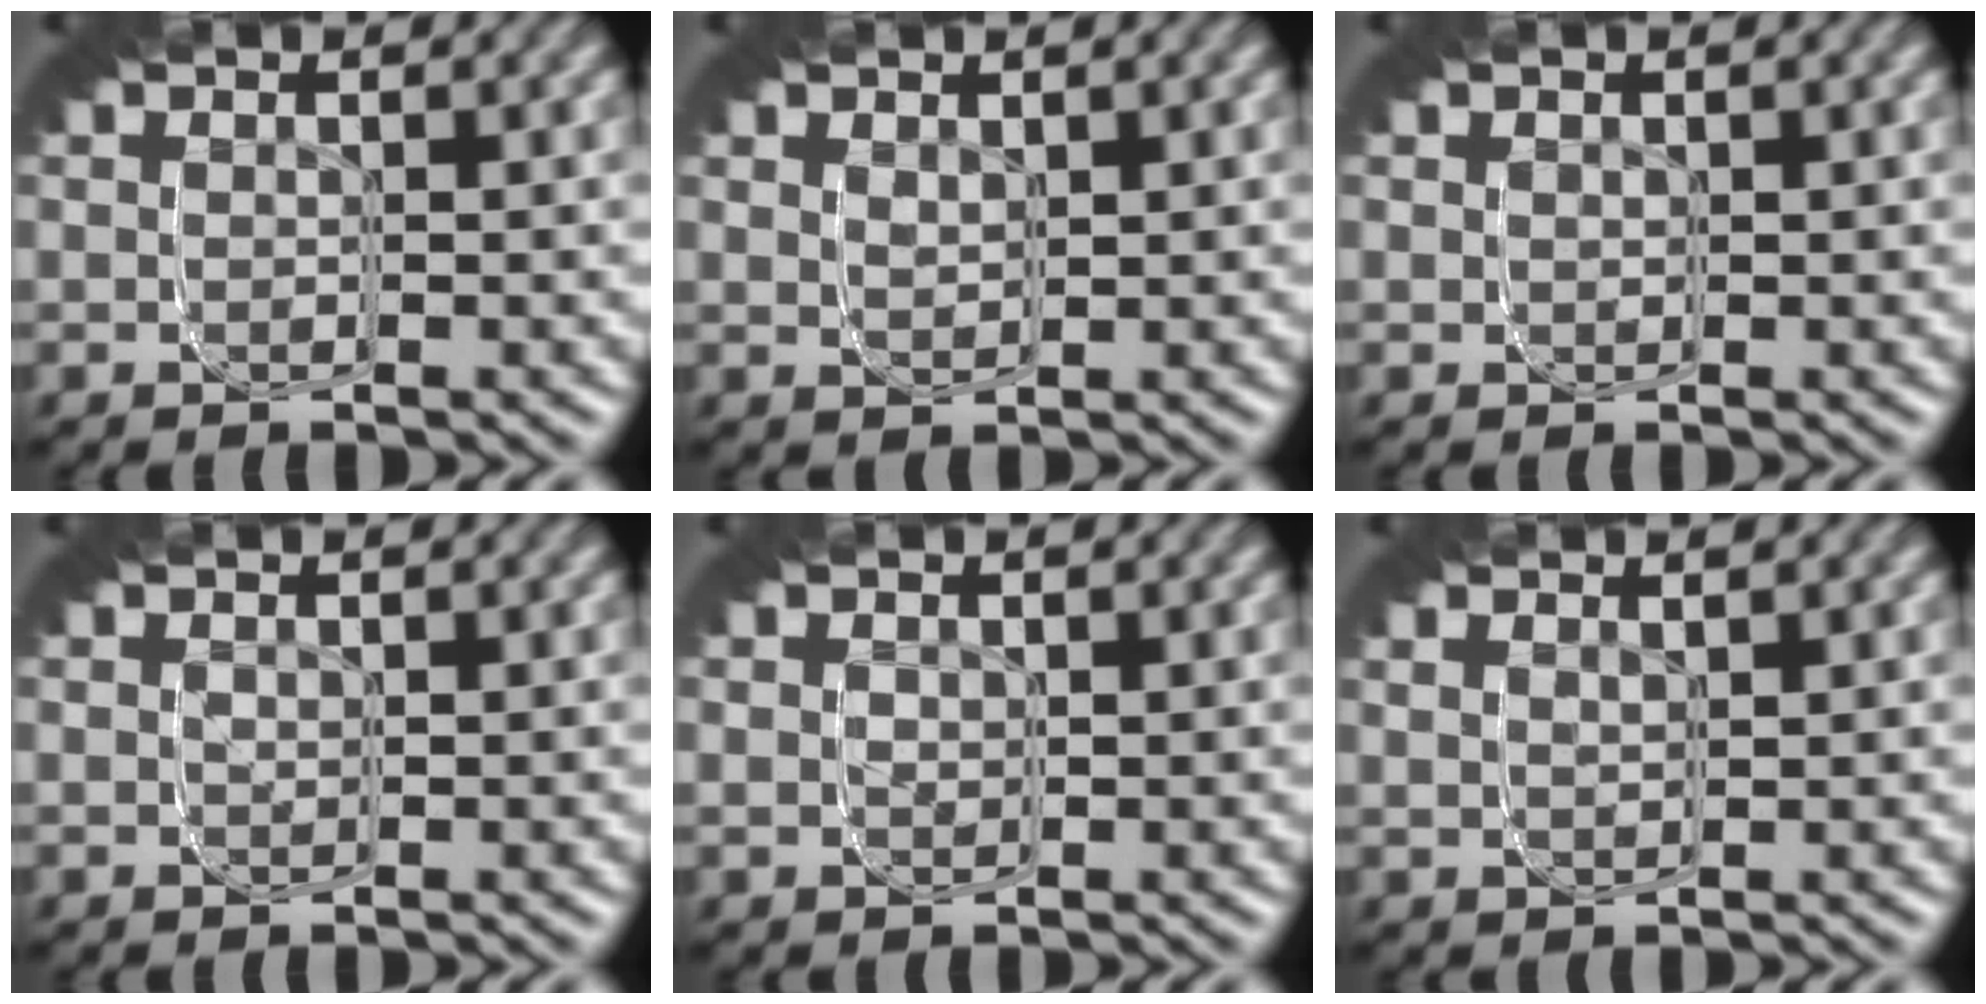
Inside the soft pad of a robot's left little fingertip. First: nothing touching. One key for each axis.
{"total": 1.7, "fx": 0.8, "fy": 1.4, "fz": 0.6, "tx": -0.025, "ty": 0.009, "tz": 0.005}
{"total": 0.8, "fx": 0.2, "fy": 0.6, "fz": -0.3, "tx": -0.001, "ty": -0.005, "tz": 0.003}
{"total": 0.9, "fx": 0.0, "fy": 0.9, "fz": 0.2, "tx": -0.007, "ty": -0.001, "tz": -0.002}
{"total": 2.2, "fx": 0.4, "fy": 2.1, "fz": 0.7, "tx": -0.018, "ty": -0.002, "tz": 0.001}
{"total": 2.0, "fx": 0.8, "fy": 1.6, "fz": 0.8, "tx": -0.027, "ty": 0.008, "tz": 0.007}